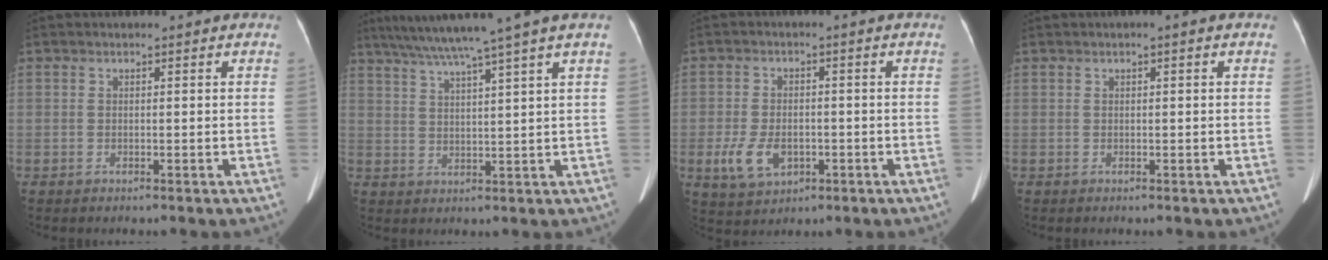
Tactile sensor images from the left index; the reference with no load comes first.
{"total": 10.9, "force": [8.4, -2.6, 6.3], "torque": [-0.104, 0.009, 0.125]}
{"total": 6.3, "force": [-3.4, 3.9, 3.7], "torque": [-0.080, -0.005, -0.050]}
{"total": 1.1, "force": [-1.1, -0.1, 0.0], "torque": [-0.001, 0.002, -0.022]}